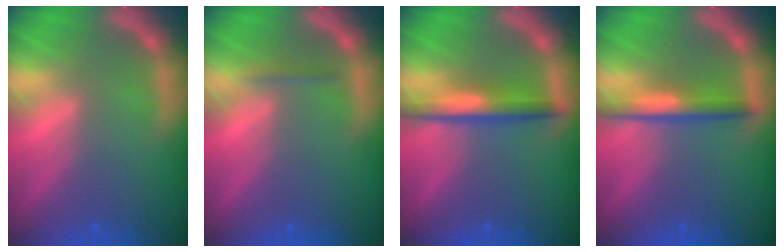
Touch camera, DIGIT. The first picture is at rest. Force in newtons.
{"total": 0.9}
{"total": 4.0}
{"total": 3.5}